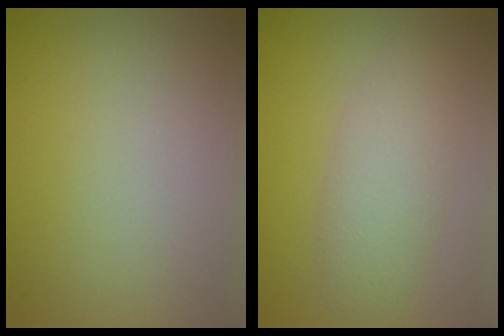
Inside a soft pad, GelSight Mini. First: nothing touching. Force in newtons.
{"total": 3.8, "press": 3.8, "slide": 0.1}